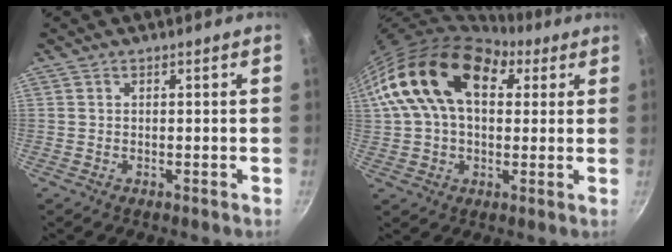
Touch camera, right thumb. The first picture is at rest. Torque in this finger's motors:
{"motor_torque": [-1.28, 2.43, 1.15, -0.55, 0.57]}